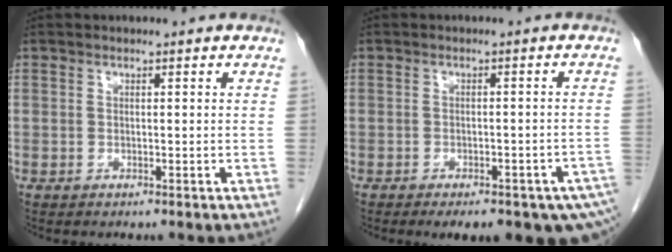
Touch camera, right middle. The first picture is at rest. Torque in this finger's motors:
{"motor_torque": [1.17, -0.97, 0.16, 0.03]}